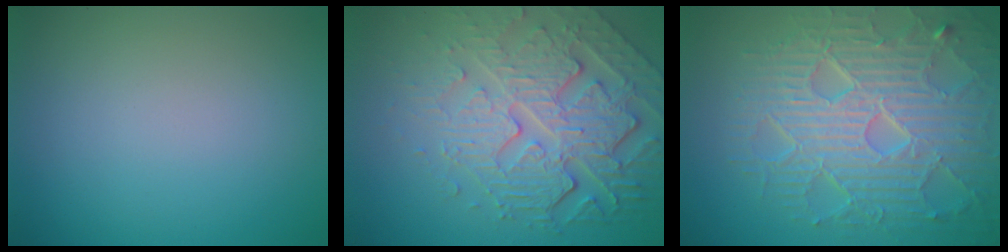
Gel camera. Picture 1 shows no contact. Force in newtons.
{"total": 7.6, "press": 5.4, "slide": 5.4}
{"total": 9.2, "press": 6.5, "slide": 6.5}